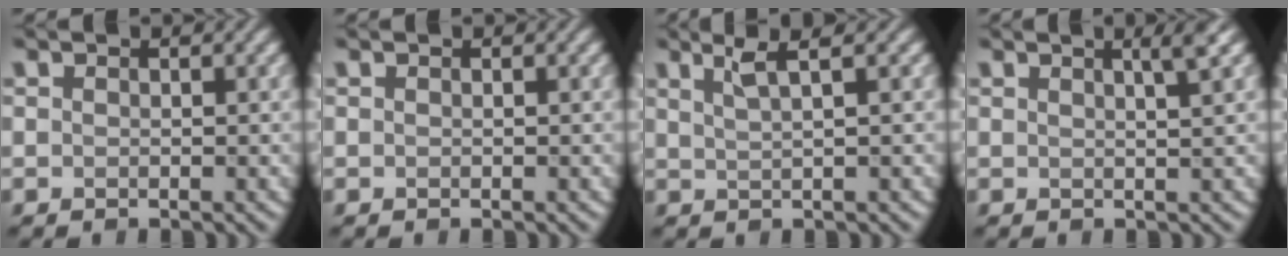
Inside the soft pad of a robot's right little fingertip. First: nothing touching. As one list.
[{"total": 0.0}, {"total": 2.8, "force": [1.7, 0.6, 2.1], "torque": [-0.029, 0.011, 0.028]}, {"total": 2.4, "force": [1.4, 0.4, 1.9], "torque": [-0.020, 0.008, 0.015]}]